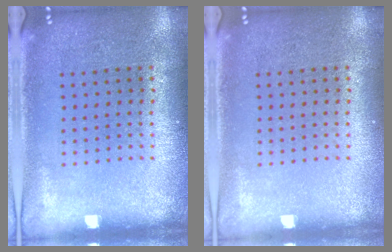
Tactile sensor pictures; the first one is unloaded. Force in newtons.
{"total": 0.0}